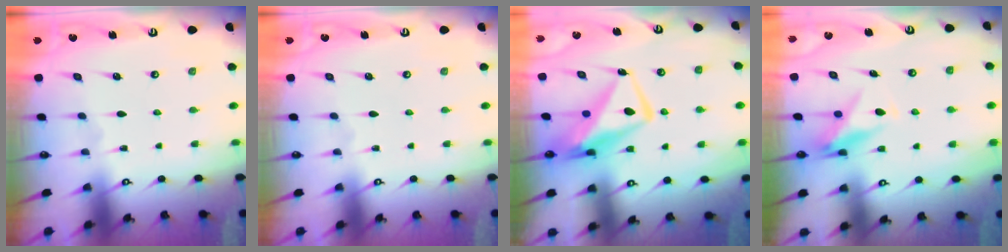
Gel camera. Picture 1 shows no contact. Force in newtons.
{"total": 0.0}
{"total": 12.0, "press": 11.9, "slide": 1.4}
{"total": 9.7, "press": 9.7, "slide": 0.7}